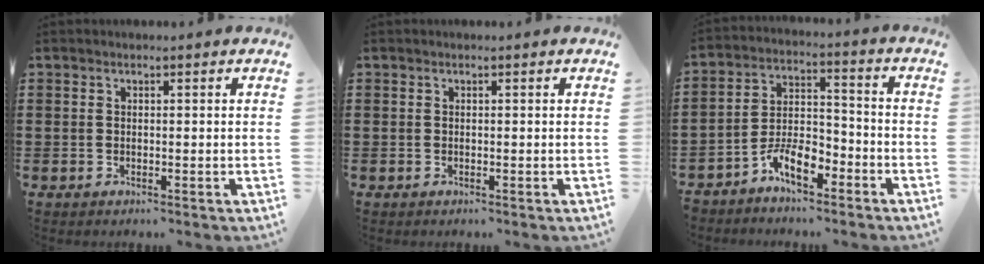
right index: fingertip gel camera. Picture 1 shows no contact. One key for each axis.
{"total": 0.0}
{"total": 6.8, "fx": -4.9, "fy": 2.7, "fz": 3.8, "tx": -0.075, "ty": 0.013, "tz": -0.095}